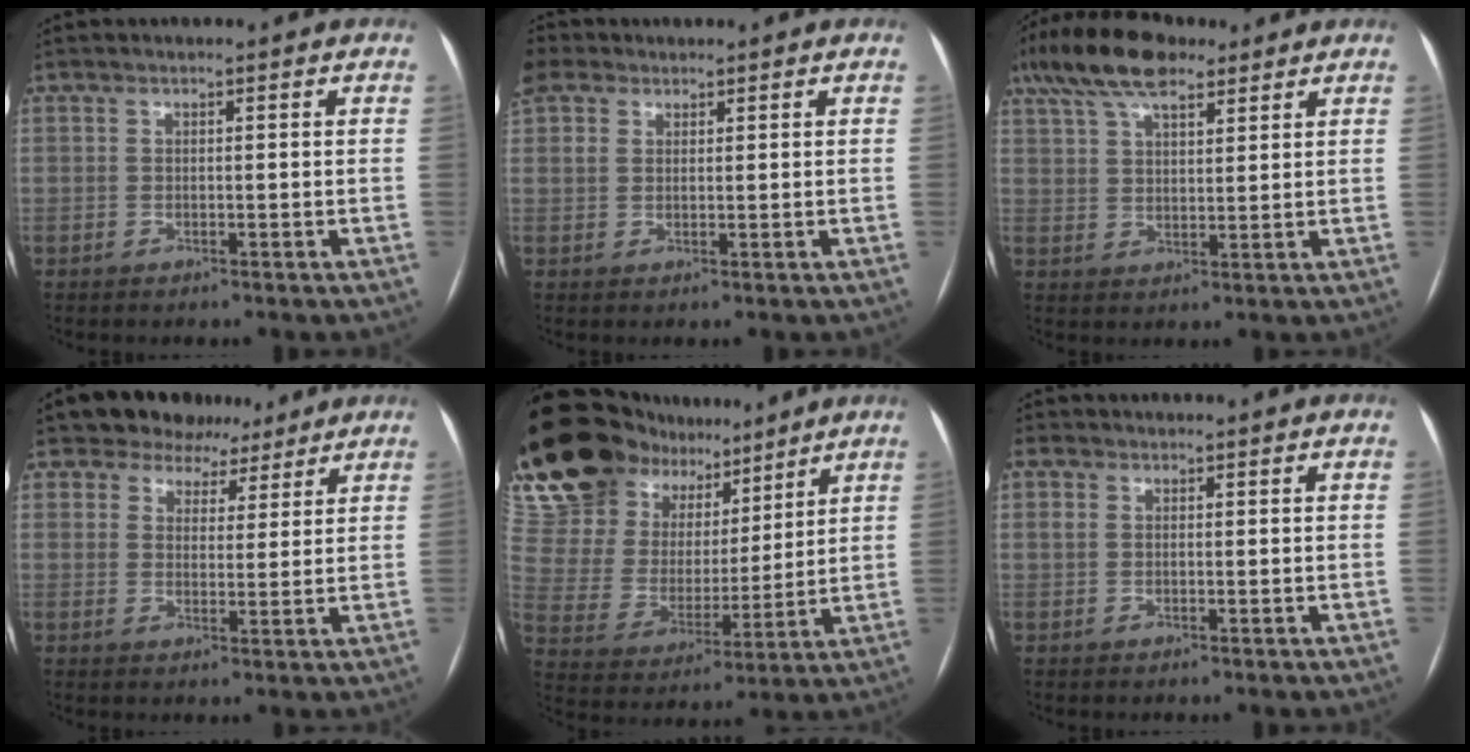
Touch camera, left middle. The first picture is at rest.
{"total": 3.5, "force": [2.4, 2.2, 1.1], "torque": [-0.040, 0.018, 0.058]}
{"total": 12.3, "force": [8.5, 4.5, 7.7], "torque": [-0.160, 0.039, 0.154]}
{"total": 7.6, "force": [6.0, 4.7, 0.7], "torque": [0.001, 0.012, 0.078]}
{"total": 20.6, "force": [15.9, 9.6, 8.7], "torque": [-0.188, 0.046, 0.290]}
{"total": 0.7, "force": [-0.5, -0.4, -0.2], "torque": [-0.006, 0.000, -0.004]}